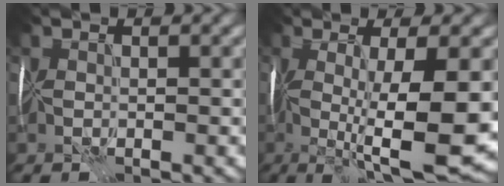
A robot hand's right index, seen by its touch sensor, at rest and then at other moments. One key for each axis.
{"total": 11.7, "fx": -1.5, "fy": 2.6, "fz": 11.3, "tx": -0.188, "ty": -0.021, "tz": -0.016}